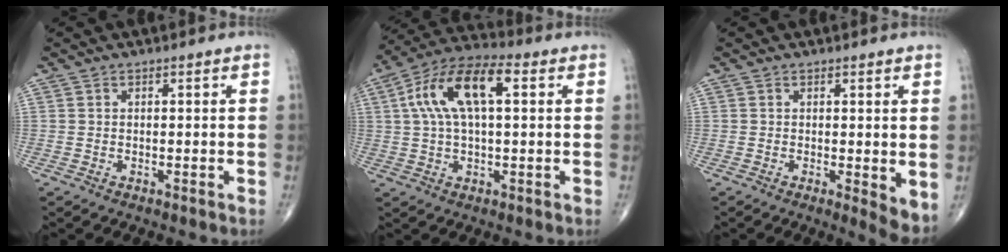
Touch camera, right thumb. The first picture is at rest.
{"total": 14.0, "force": [3.2, 6.2, 12.1], "torque": [-0.236, 0.033, 0.053]}
{"total": 4.2, "force": [-0.1, 1.2, 4.0], "torque": [-0.056, -0.014, -0.003]}